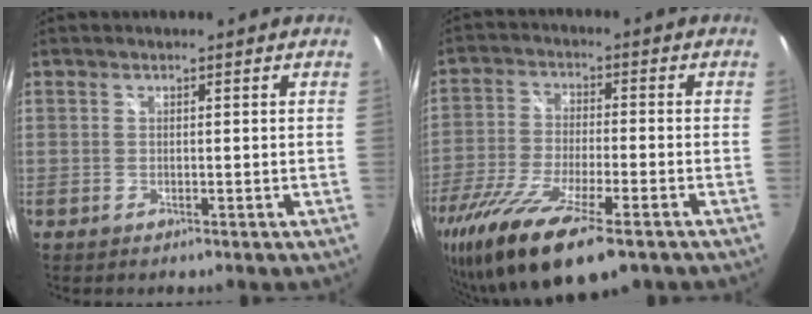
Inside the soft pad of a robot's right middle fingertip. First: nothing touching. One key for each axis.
{"total": 18.0, "fx": -12.0, "fy": 4.6, "fz": 12.6, "tx": -0.260, "ty": -0.065, "tz": -0.217}